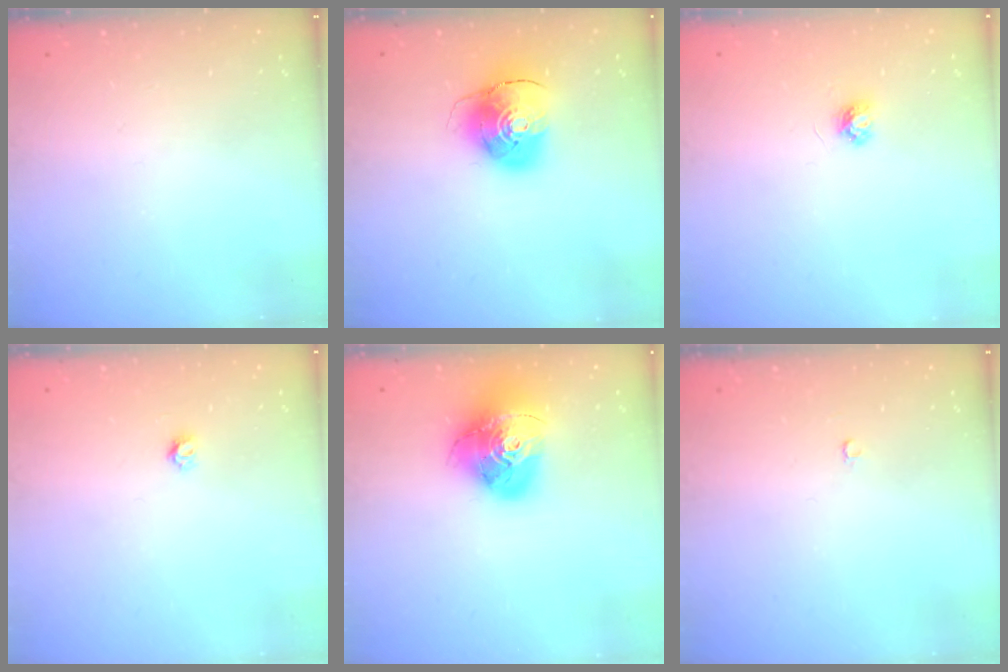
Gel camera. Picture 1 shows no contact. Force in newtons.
{"total": 9.9, "press": 9.8, "slide": 1.4}
{"total": 3.9, "press": 3.9, "slide": 0.5}
{"total": 3.2, "press": 3.2, "slide": 0.3}
{"total": 18.4, "press": 18.3, "slide": 2.1}
{"total": 2.1, "press": 2.1, "slide": 0.2}